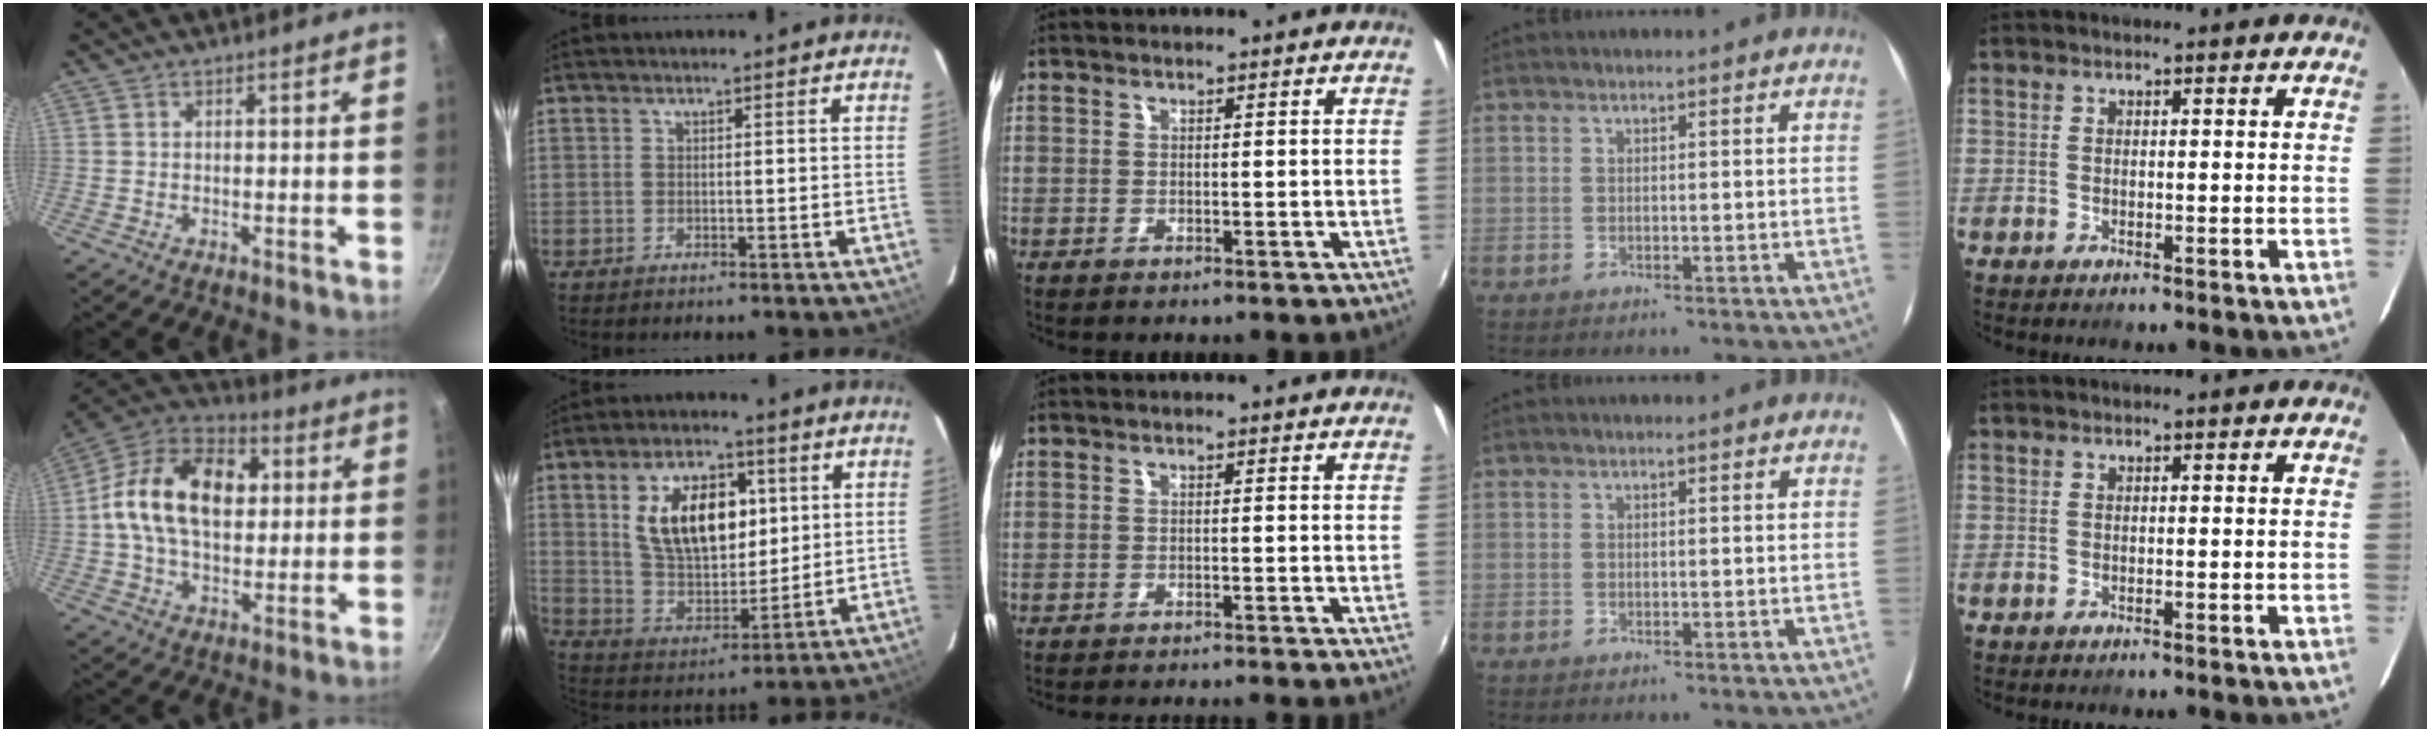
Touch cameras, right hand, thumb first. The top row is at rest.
{"thumb": {"total": 19.3, "force": [2.5, 12.8, 14.2], "torque": [-0.212, 0.024, 0.023]}, "index": {"total": 16.0, "force": [4.8, 9.1, 12.2], "torque": [-0.218, 0.011, 0.098]}, "middle": {"total": 6.8, "force": [-6.3, 0.1, 2.6], "torque": [-0.062, -0.011, -0.092]}}